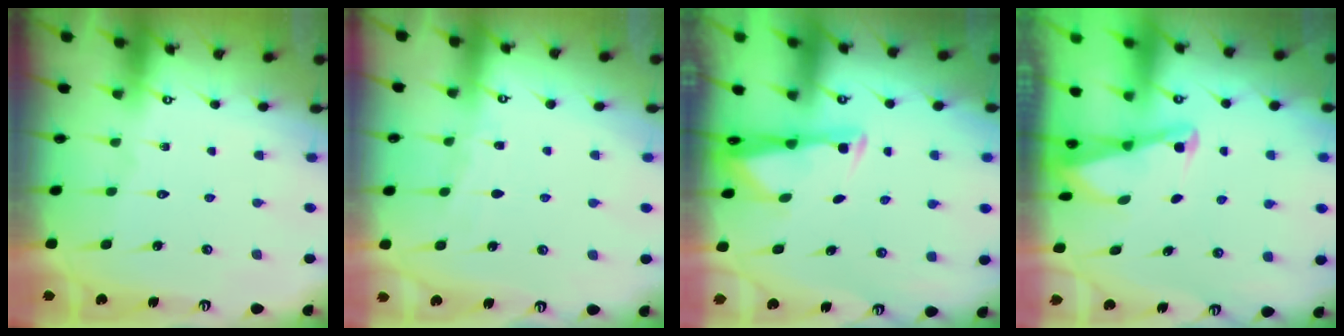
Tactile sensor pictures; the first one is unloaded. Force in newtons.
{"total": 3.7, "press": 3.6, "slide": 0.5}
{"total": 2.8, "press": 2.7, "slide": 0.4}
{"total": 2.0, "press": 2.0, "slide": 0.4}